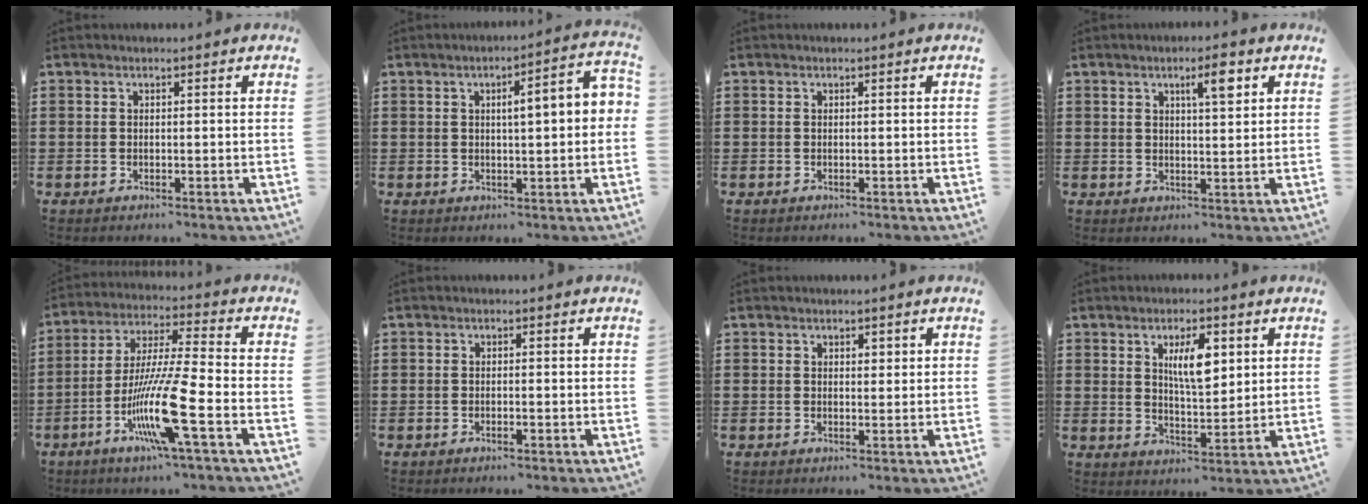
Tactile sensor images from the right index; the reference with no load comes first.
{"total": 4.8, "force": [0.5, 0.7, 4.8], "torque": [-0.080, -0.001, 0.001]}
{"total": 0.0}
{"total": 4.4, "force": [2.3, 0.9, 3.7], "torque": [-0.054, -0.001, 0.031]}
{"total": 13.6, "force": [-5.5, 0.6, 12.4], "torque": [-0.258, -0.013, -0.109]}
{"total": 0.7, "force": [-0.3, 0.1, 0.6], "torque": [-0.012, -0.004, -0.006]}
{"total": 0.9, "force": [0.6, 0.6, 0.4], "torque": [0.000, 0.001, 0.009]}
{"total": 6.8, "force": [2.4, 2.5, 5.8], "torque": [-0.106, 0.001, 0.037]}